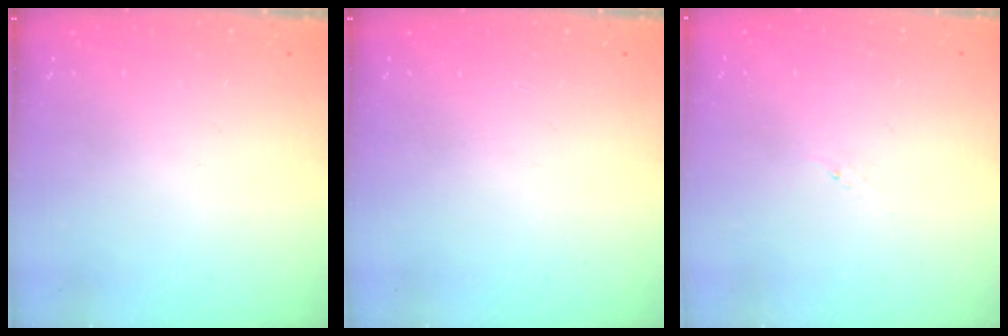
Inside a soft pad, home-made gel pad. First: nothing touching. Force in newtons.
{"total": 0.0}
{"total": 1.2, "press": 1.1, "slide": 0.2}